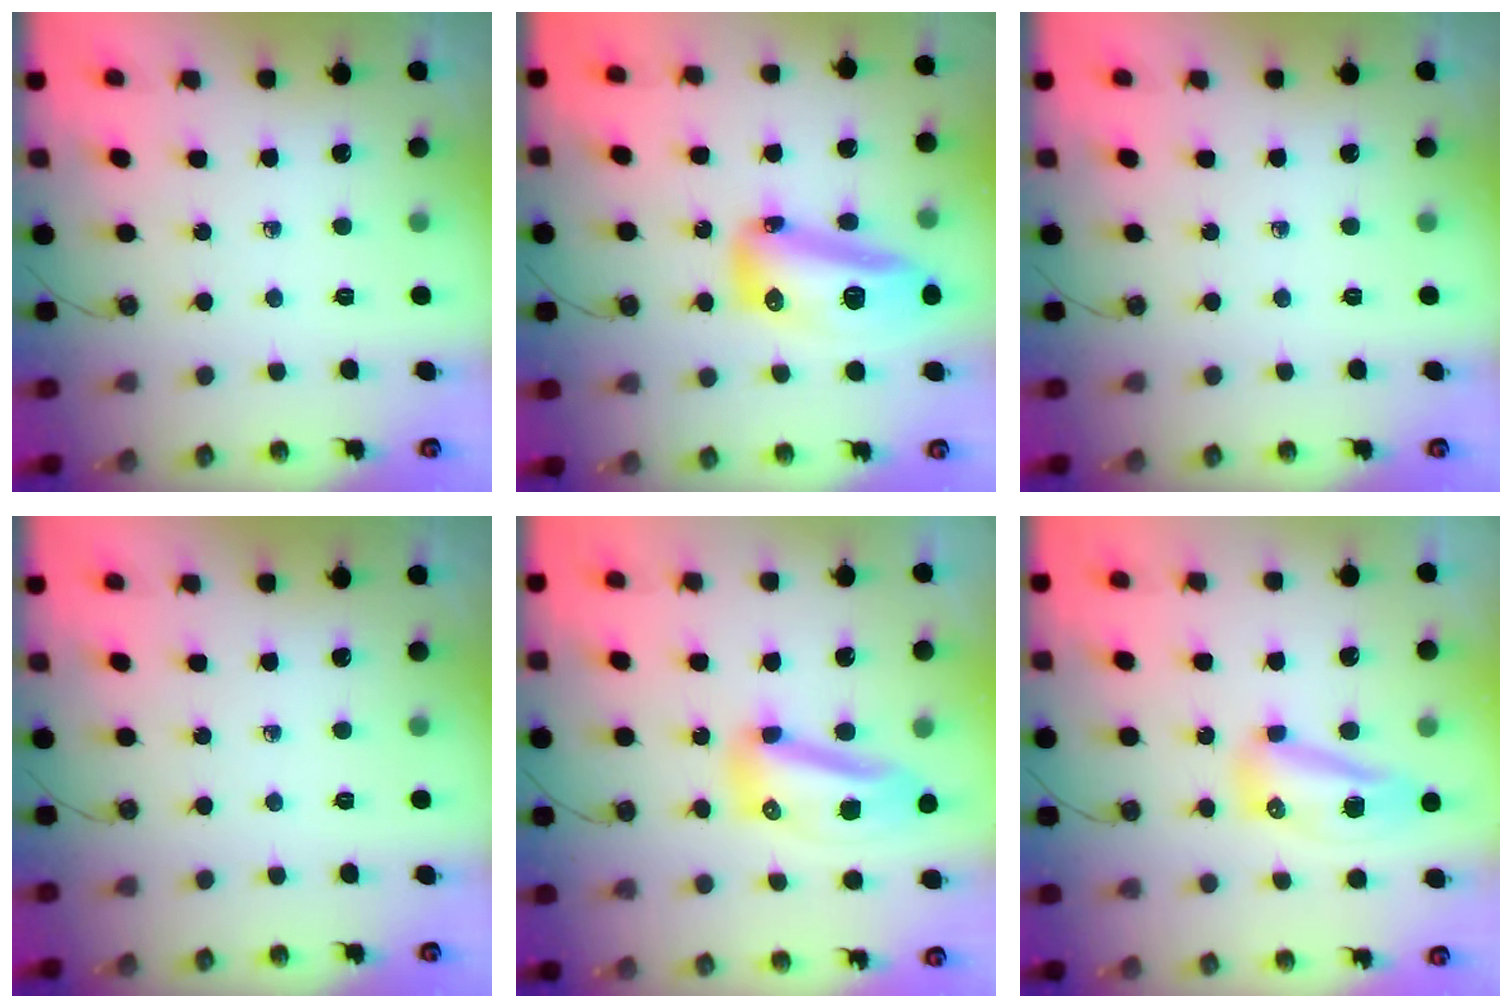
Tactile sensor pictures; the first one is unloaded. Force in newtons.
{"total": 23.9, "press": 19.7, "slide": 13.5}
{"total": 0.0}
{"total": 0.0}
{"total": 12.0, "press": 11.9, "slide": 1.5}
{"total": 8.9, "press": 8.8, "slide": 1.2}